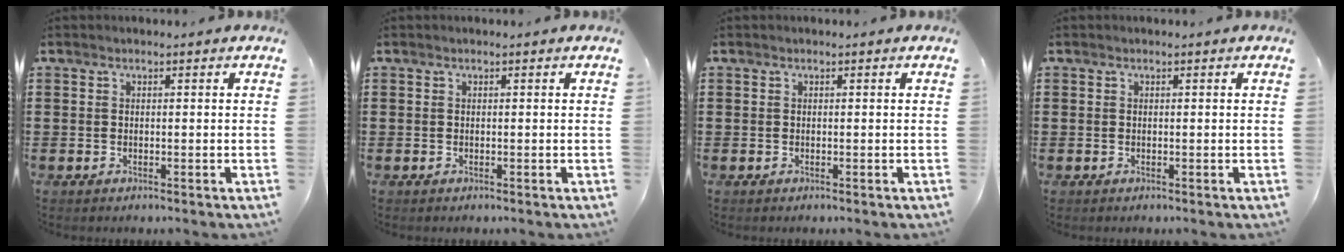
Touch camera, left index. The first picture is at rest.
{"total": 0.0}
{"total": 0.0}
{"total": 0.0}